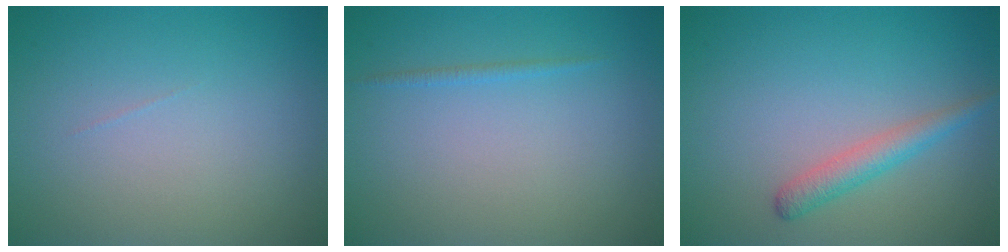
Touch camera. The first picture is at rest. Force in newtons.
{"total": 0.6, "press": 0.6, "slide": 0.1}
{"total": 2.3, "press": 2.3, "slide": 0.0}